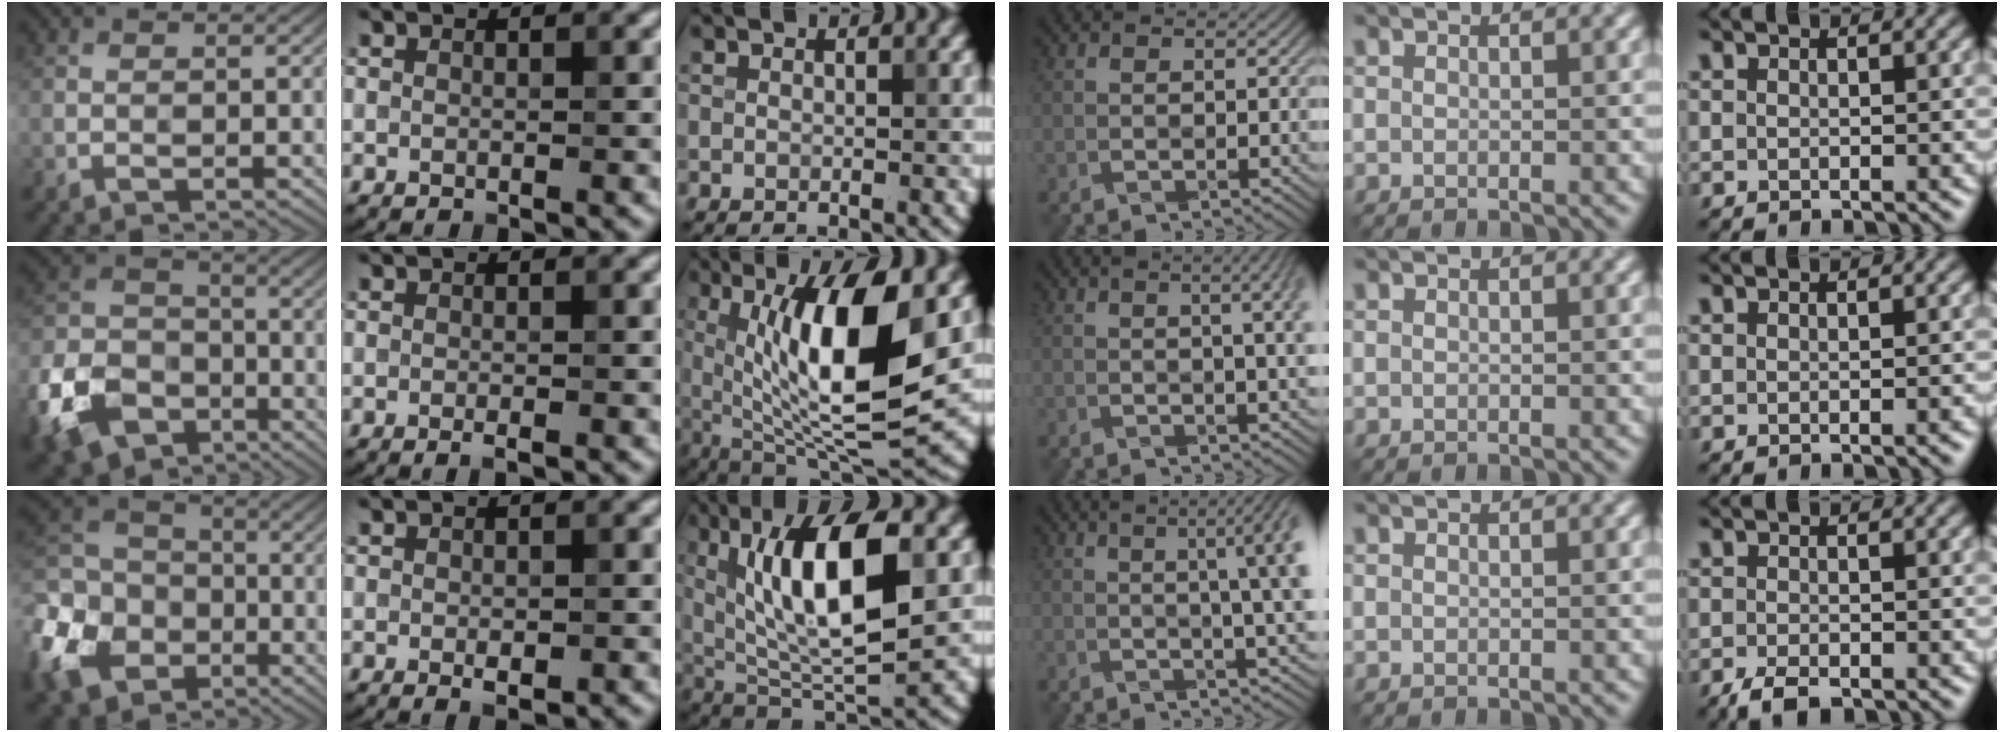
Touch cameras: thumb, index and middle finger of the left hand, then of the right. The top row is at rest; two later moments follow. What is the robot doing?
{"motion": "wrap", "object": "arm wrap"}